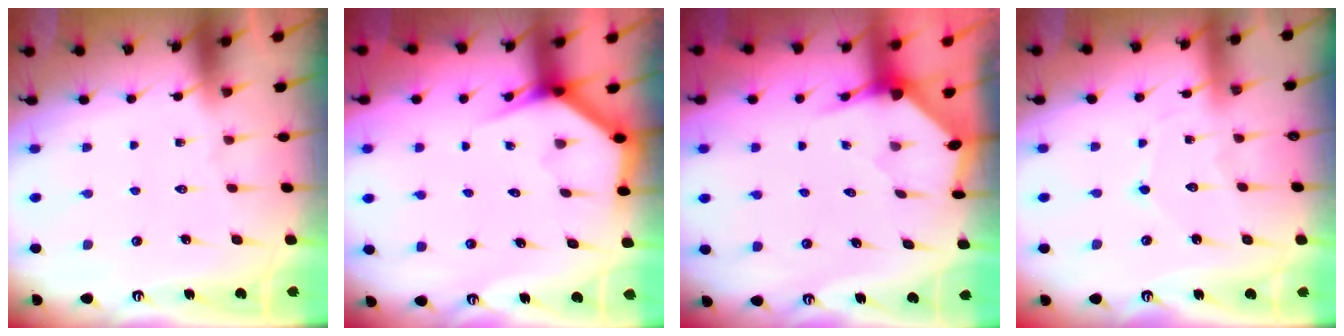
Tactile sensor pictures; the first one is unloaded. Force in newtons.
{"total": 3.4, "press": 3.4, "slide": 0.3}
{"total": 3.2, "press": 3.2, "slide": 0.3}
{"total": 3.8, "press": 3.7, "slide": 0.4}